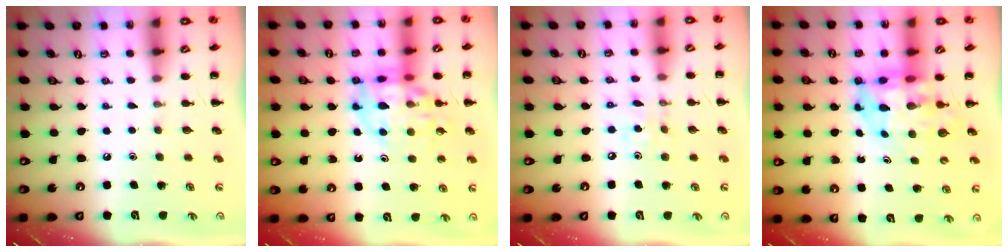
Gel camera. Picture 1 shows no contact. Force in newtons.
{"total": 13.9, "press": 13.5, "slide": 3.3}
{"total": 5.5, "press": 5.4, "slide": 1.3}
{"total": 6.3, "press": 5.9, "slide": 2.0}